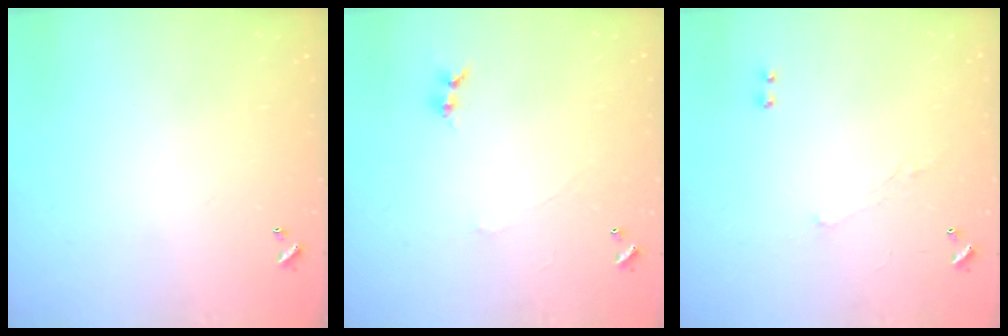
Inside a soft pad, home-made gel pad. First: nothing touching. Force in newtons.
{"total": 0.0}
{"total": 1.2, "press": 0.8, "slide": 0.9}